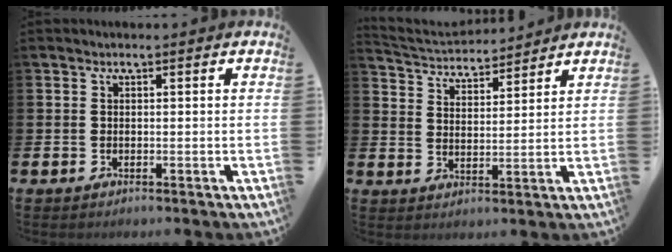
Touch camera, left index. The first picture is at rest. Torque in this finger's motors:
{"motor_torque": [0.55, -0.78, 0.08, 0.00]}